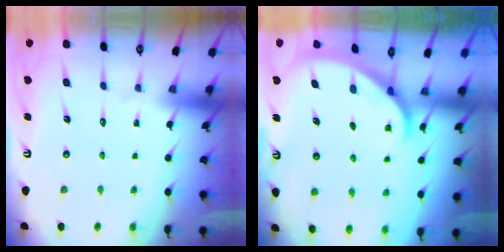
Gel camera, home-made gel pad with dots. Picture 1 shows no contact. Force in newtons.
{"total": 2.0, "press": 2.0, "slide": 0.1}